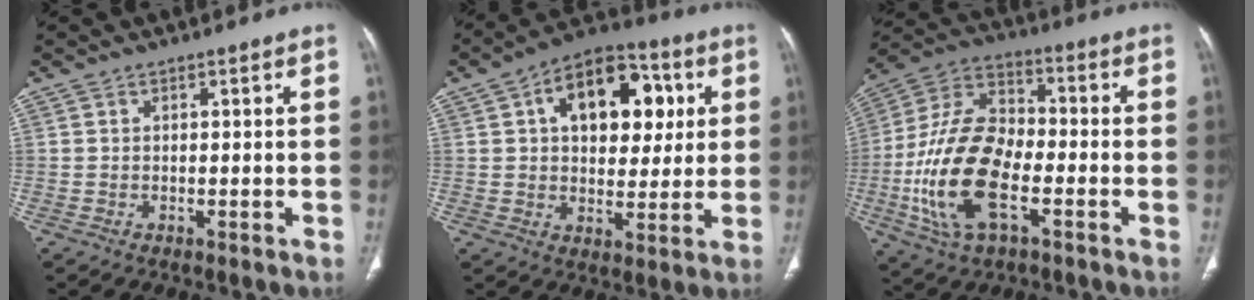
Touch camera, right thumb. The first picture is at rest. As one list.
[{"total": 17.2, "force": [4.7, 10.9, 12.4], "torque": [-0.135, 0.010, 0.068]}, {"total": 19.7, "force": [-5.2, 10.3, 15.9], "torque": [-0.308, 0.028, -0.096]}]